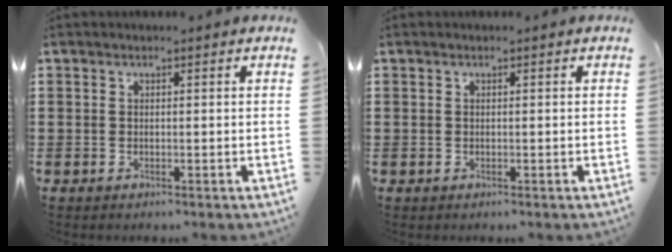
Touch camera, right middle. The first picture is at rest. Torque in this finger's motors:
{"motor_torque": [0.00, 0.00, 0.00, 0.00]}